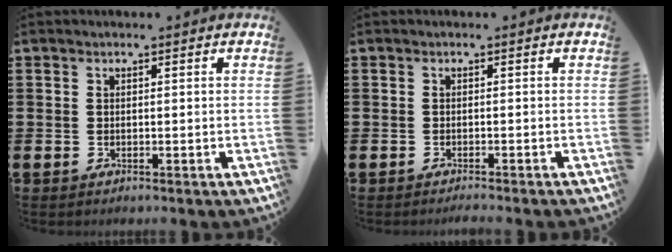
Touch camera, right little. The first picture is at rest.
{"total": 0.6, "force": [-0.6, -0.1, 0.2], "torque": [-0.002, -0.003, -0.012]}